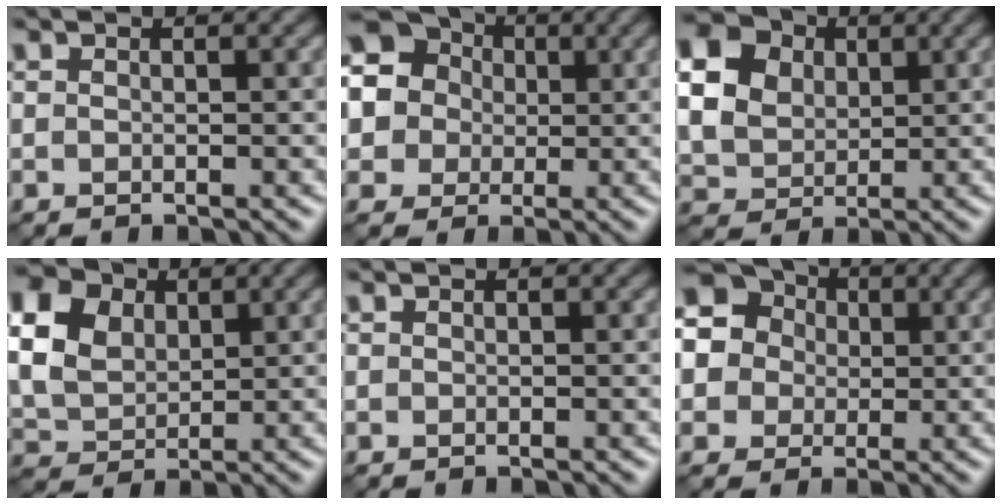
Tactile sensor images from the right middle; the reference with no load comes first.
{"total": 13.9, "force": [4.2, 12.4, 4.6], "torque": [-0.132, 0.049, 0.049]}
{"total": 12.4, "force": [4.1, 10.2, 5.7], "torque": [-0.163, 0.025, 0.081]}
{"total": 12.0, "force": [4.4, 9.1, 6.5], "torque": [-0.166, 0.034, 0.085]}
{"total": 0.0}
{"total": 14.3, "force": [3.9, 12.9, 4.7], "torque": [-0.134, 0.045, 0.040]}